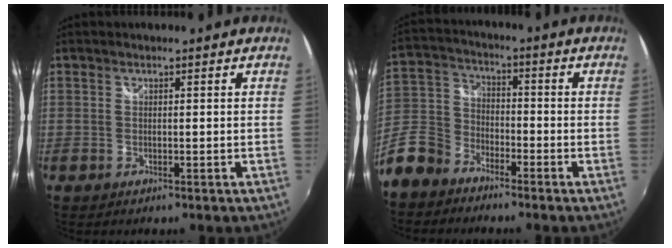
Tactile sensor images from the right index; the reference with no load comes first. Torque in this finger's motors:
{"motor_torque": [-0.11, -0.22, -0.56, -0.21]}